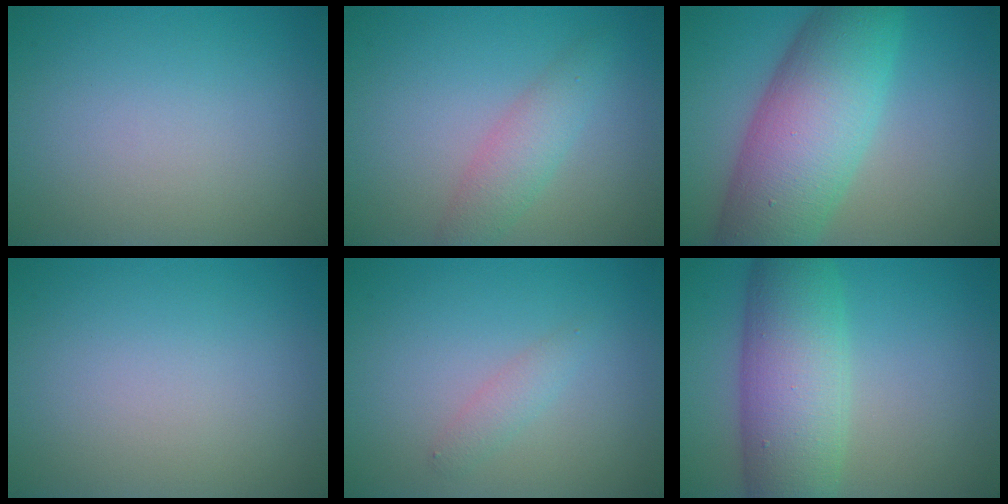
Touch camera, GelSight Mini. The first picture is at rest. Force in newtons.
{"total": 2.8, "press": 2.8, "slide": 0.1}
{"total": 11.1, "press": 11.1, "slide": 0.5}
{"total": 0.0}
{"total": 1.3, "press": 1.3, "slide": 0.0}
{"total": 8.7, "press": 8.7, "slide": 0.2}